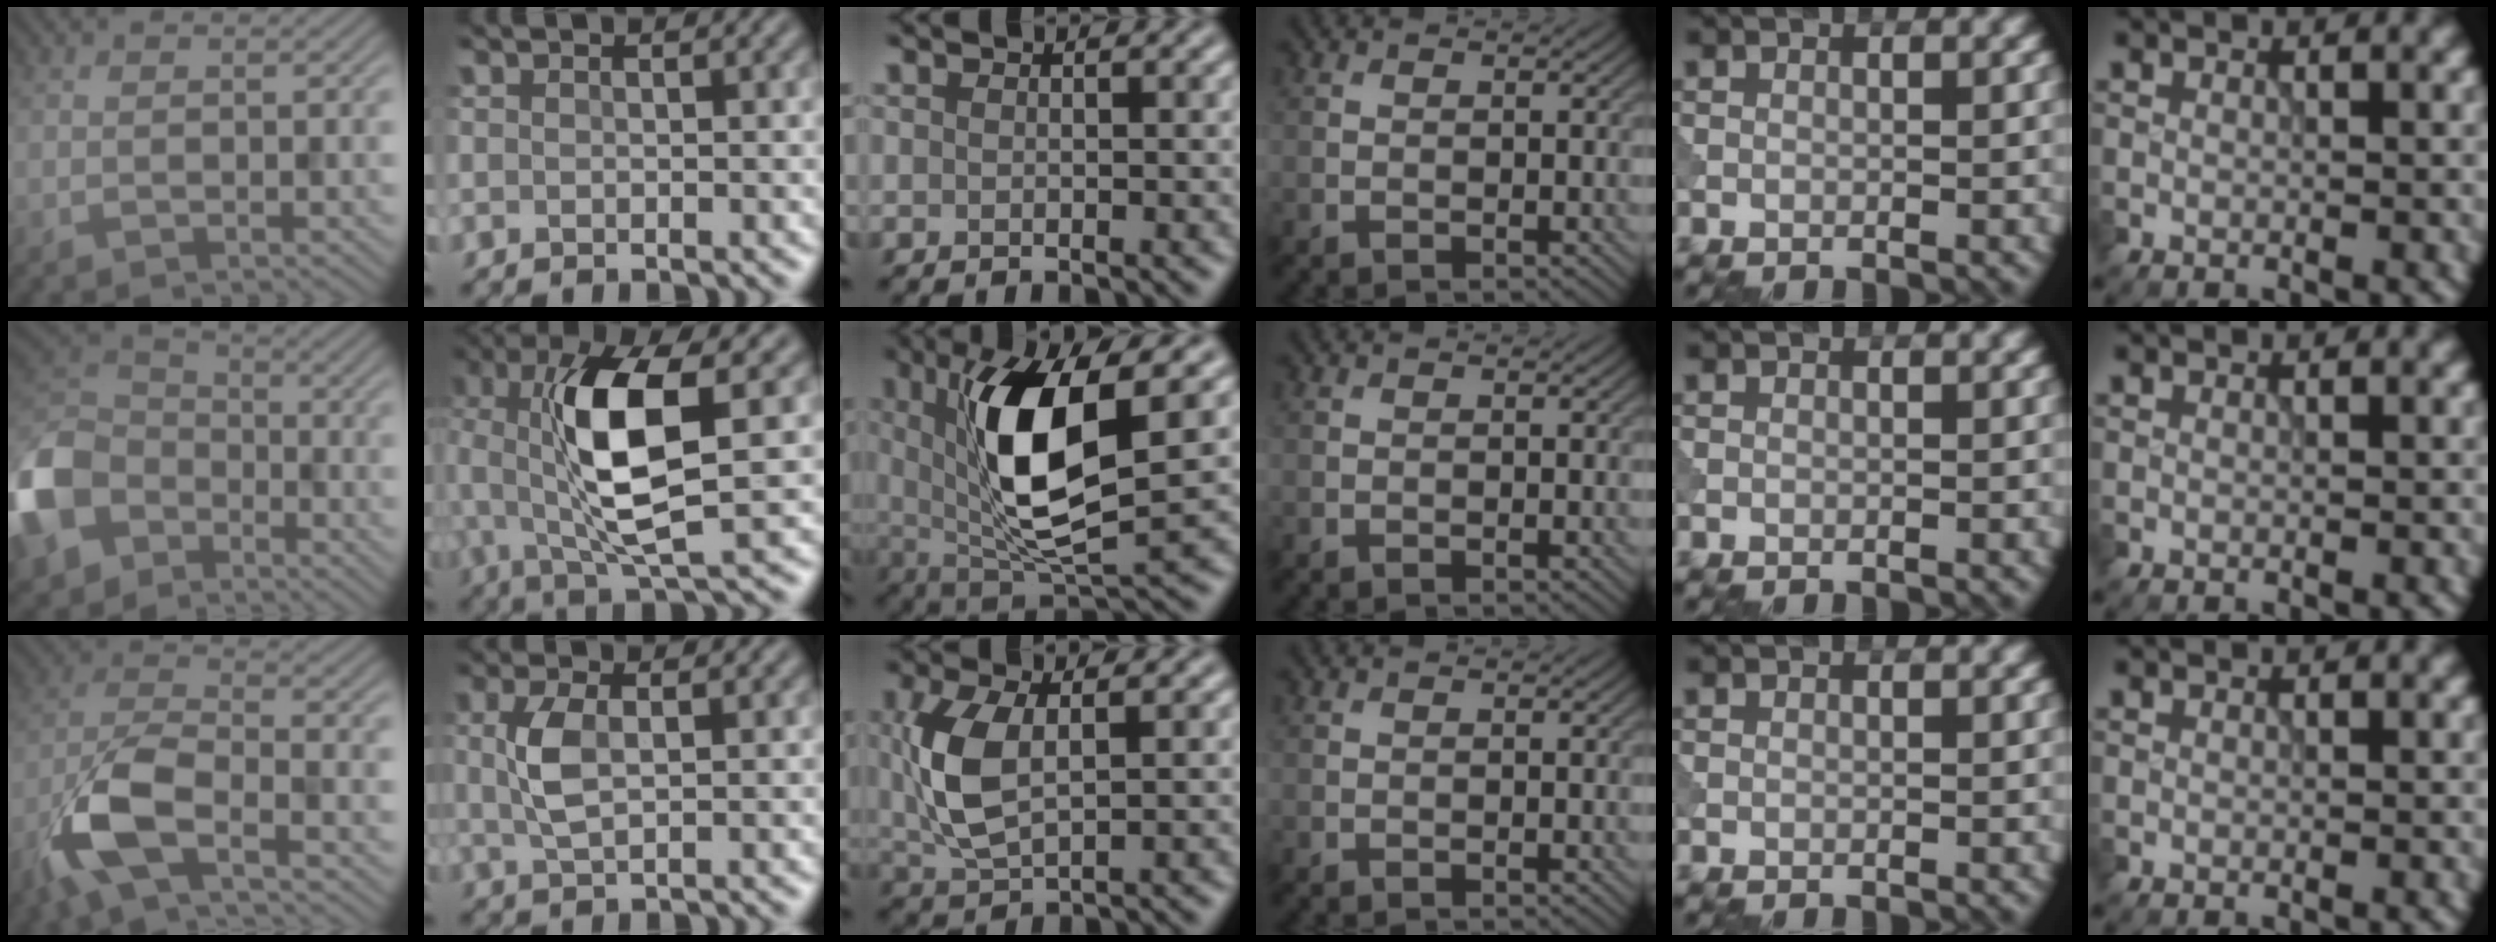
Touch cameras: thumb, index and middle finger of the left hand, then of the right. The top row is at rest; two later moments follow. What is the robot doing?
{"motion": "wipe", "object": "makeup brush"}